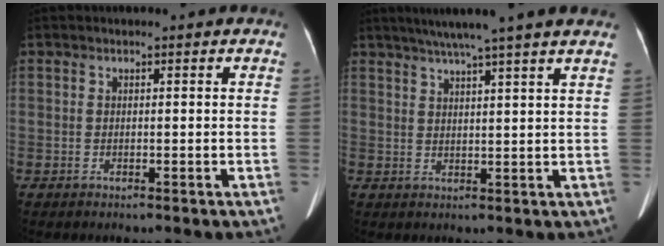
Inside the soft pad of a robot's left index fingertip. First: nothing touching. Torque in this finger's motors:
{"motor_torque": [0.93, -1.21, 0.12, 0.11]}